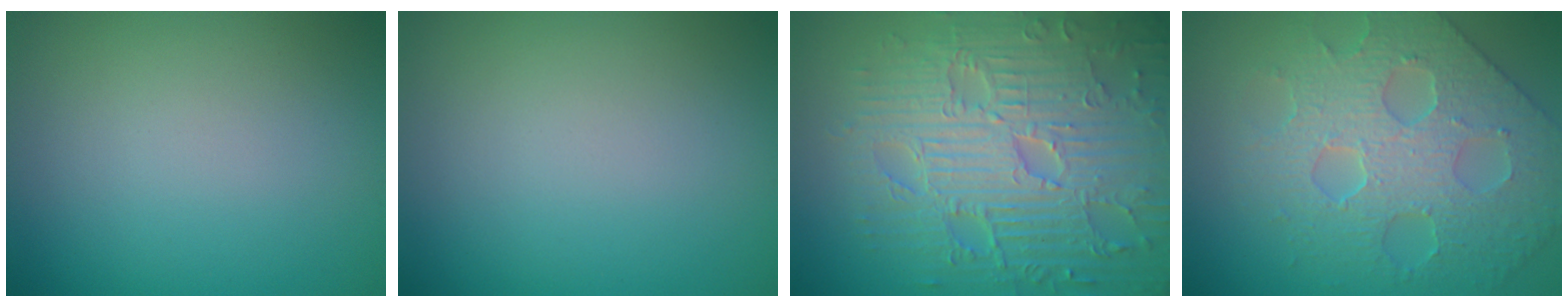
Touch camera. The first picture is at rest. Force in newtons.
{"total": 0.0}
{"total": 9.4, "press": 6.8, "slide": 6.4}
{"total": 5.3, "press": 4.9, "slide": 2.0}